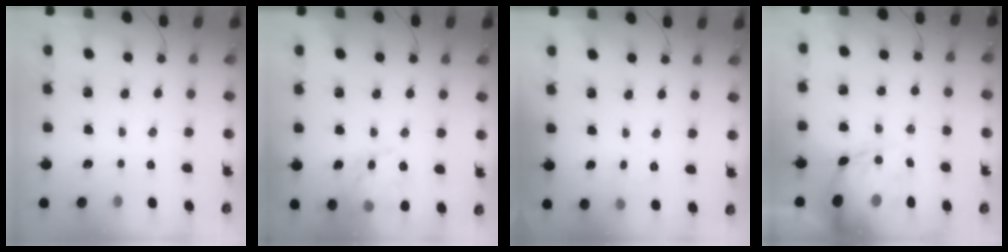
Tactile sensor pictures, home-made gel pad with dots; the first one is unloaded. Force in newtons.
{"total": 13.1, "press": 13.1, "slide": 0.4}
{"total": 6.1, "press": 6.0, "slide": 1.4}
{"total": 16.4, "press": 16.0, "slide": 3.6}